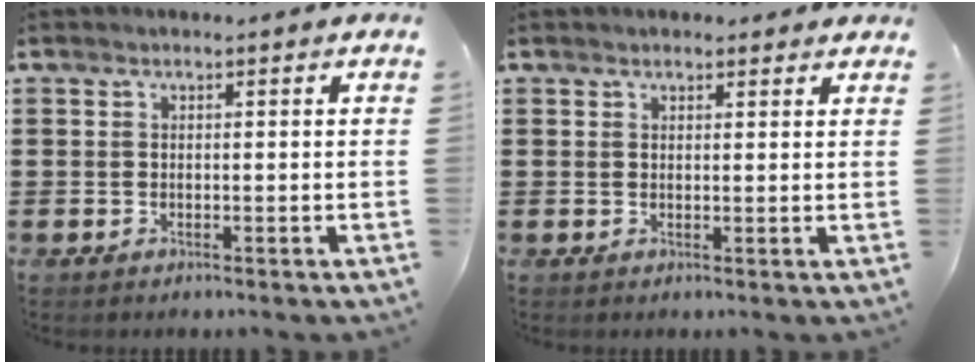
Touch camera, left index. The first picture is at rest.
{"total": 1.6, "force": [1.4, 0.6, 0.2], "torque": [-0.006, 0.005, 0.028]}